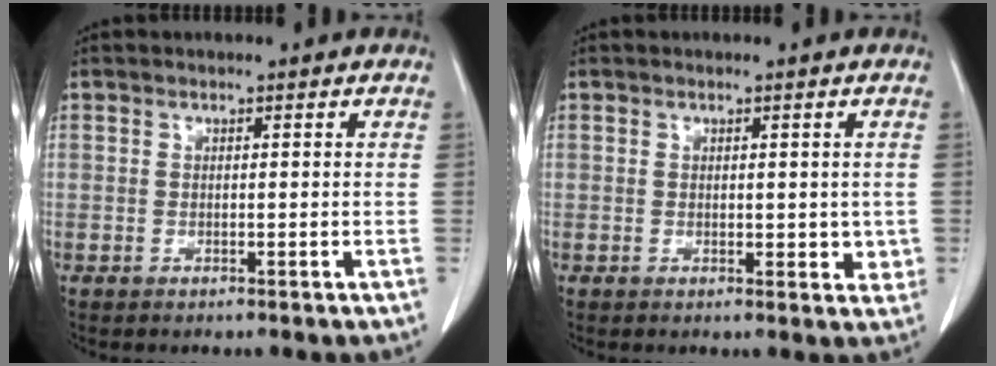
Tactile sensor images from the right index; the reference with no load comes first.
{"total": 3.2, "force": [0.1, 1.8, 2.6], "torque": [-0.023, -0.003, 0.004]}